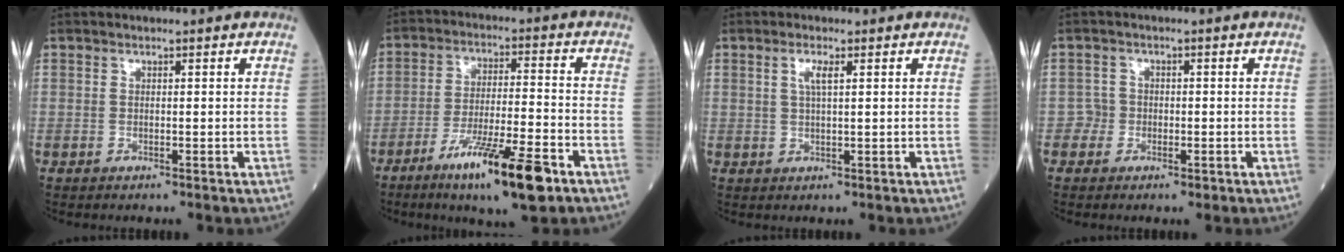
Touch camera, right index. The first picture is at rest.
{"total": 13.4, "force": [-7.8, 1.1, 10.8], "torque": [-0.186, -0.025, -0.130]}
{"total": 2.3, "force": [0.9, 0.2, 2.1], "torque": [-0.046, 0.002, 0.017]}
{"total": 2.1, "force": [-0.8, 1.9, 0.2], "torque": [0.006, 0.009, -0.017]}